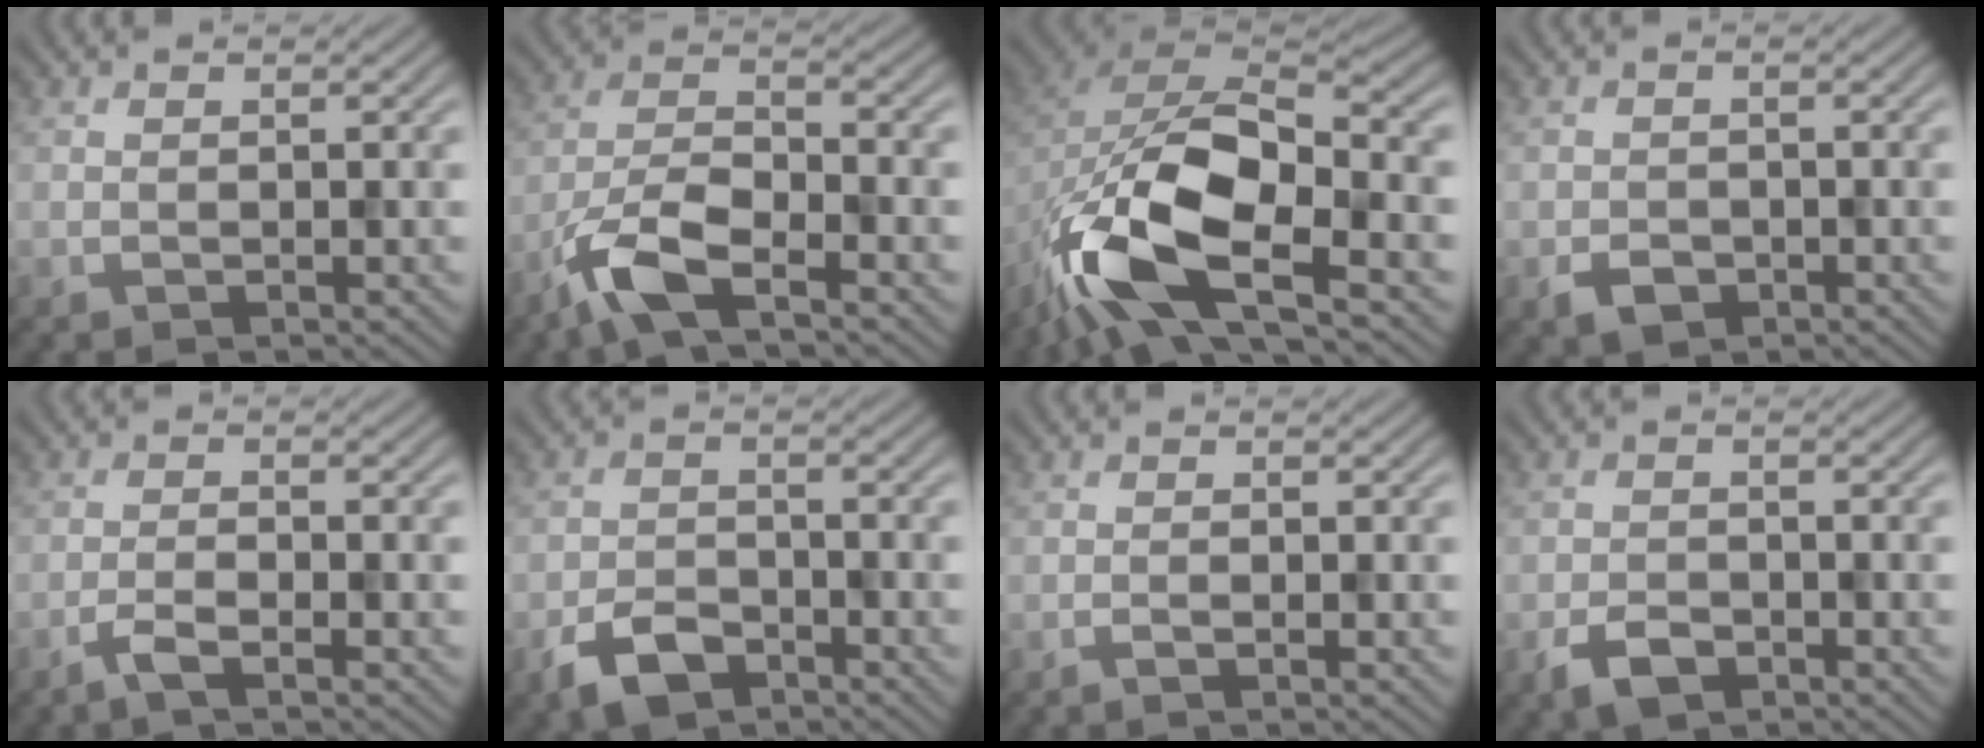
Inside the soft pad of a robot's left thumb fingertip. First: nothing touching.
{"total": 7.4, "force": [-4.8, 2.2, 5.1], "torque": [-0.107, 0.002, -0.109]}
{"total": 14.6, "force": [-6.2, 7.6, 10.8], "torque": [-0.230, -0.032, -0.118]}
{"total": 2.2, "force": [-1.2, 1.6, 1.0], "torque": [-0.020, -0.004, -0.025]}
{"total": 2.4, "force": [-1.7, 0.4, 1.6], "torque": [-0.037, 0.004, -0.040]}
{"total": 4.7, "force": [-3.2, 2.5, 2.4], "torque": [-0.048, -0.005, -0.069]}
{"total": 0.6, "force": [-0.4, 0.0, 0.4], "torque": [-0.009, 0.003, -0.008]}
{"total": 3.2, "force": [-2.0, 1.8, 1.7], "torque": [-0.035, -0.004, -0.043]}